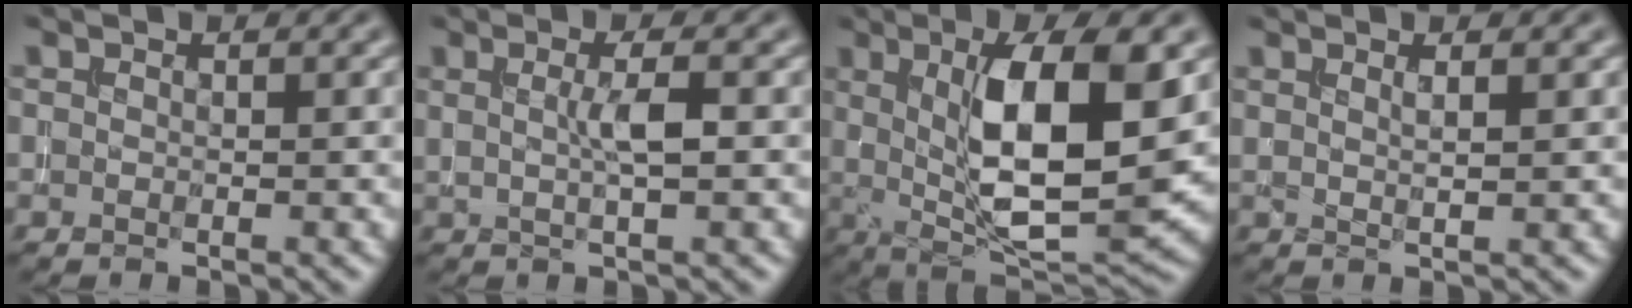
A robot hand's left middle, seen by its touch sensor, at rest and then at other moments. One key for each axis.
{"total": 2.4, "fx": 0.3, "fy": 0.4, "fz": 2.4, "tx": -0.040, "ty": 0.005, "tz": 0.004}
{"total": 10.7, "fx": 1.6, "fy": 3.7, "fz": 10.0, "tx": -0.160, "ty": -0.006, "tz": 0.033}
{"total": 1.8, "fx": 1.0, "fy": 0.6, "fz": 1.4, "tx": -0.008, "ty": 0.006, "tz": 0.003}